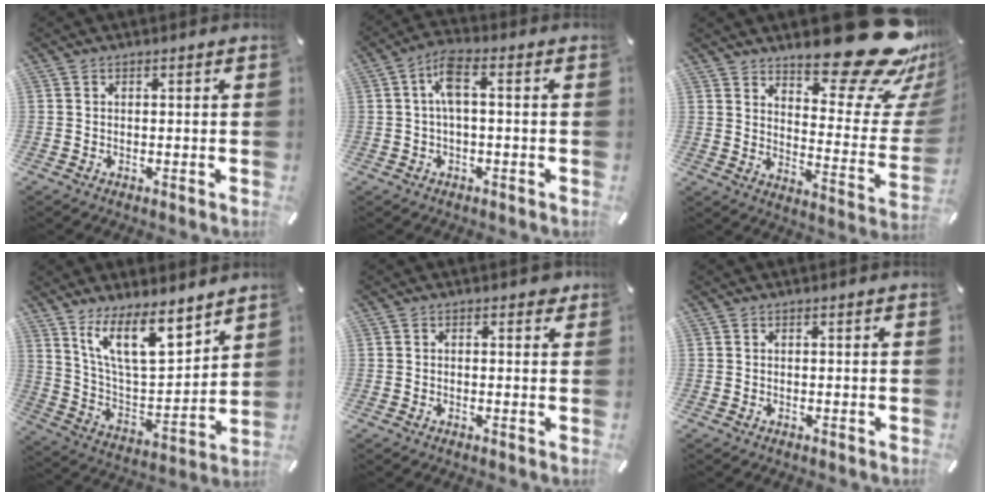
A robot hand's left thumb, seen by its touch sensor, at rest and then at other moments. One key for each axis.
{"total": 6.3, "fx": 0.5, "fy": 2.5, "fz": 5.8, "tx": -0.123, "ty": 0.013, "tz": 0.005}
{"total": 24.4, "fx": 18.5, "fy": 8.0, "fz": 13.8, "tx": -0.159, "ty": -0.146, "tz": 0.304}
{"total": 15.9, "fx": 11.5, "fy": 6.0, "fz": 9.2, "tx": -0.173, "ty": -0.069, "tz": 0.205}
{"total": 1.1, "fx": 0.6, "fy": 0.8, "fz": 0.6, "tx": 0.002, "ty": 0.000, "tz": 0.006}
{"total": 0.0}